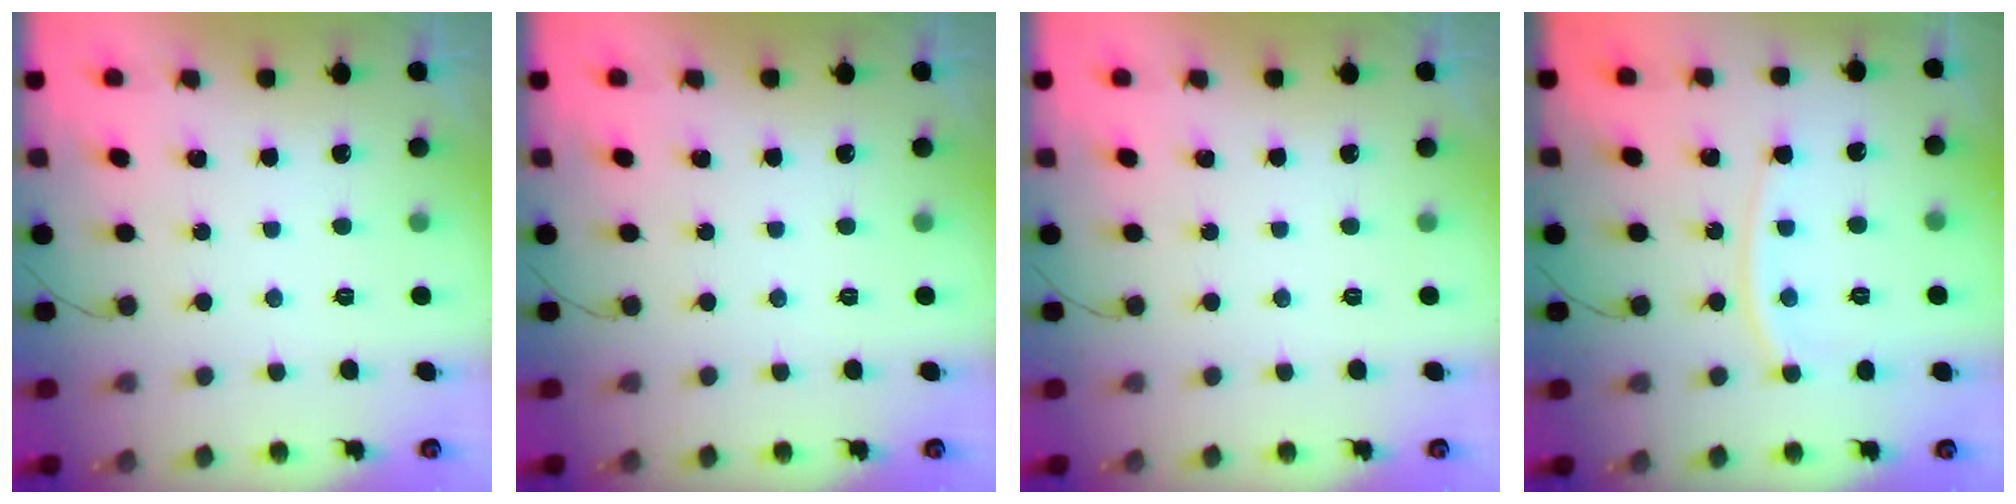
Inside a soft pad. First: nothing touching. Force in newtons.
{"total": 0.0}
{"total": 0.0}
{"total": 8.6, "press": 8.5, "slide": 1.1}